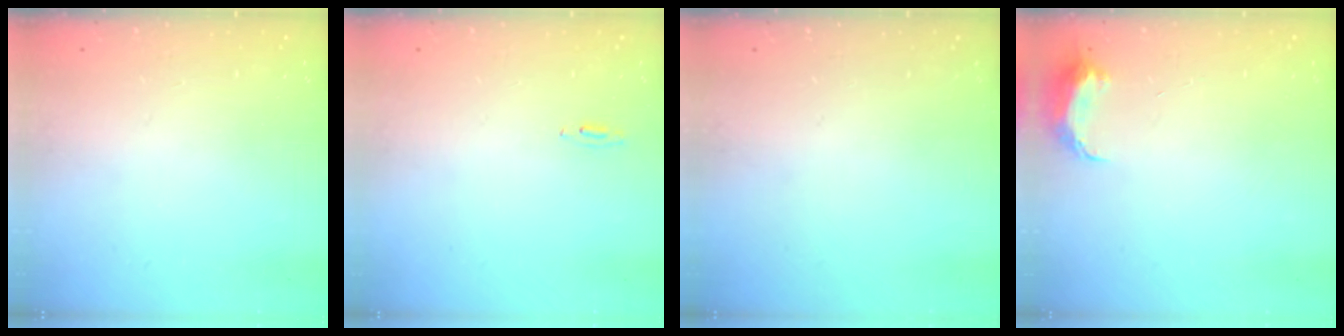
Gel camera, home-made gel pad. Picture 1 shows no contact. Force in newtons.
{"total": 3.8, "press": 2.8, "slide": 2.6}
{"total": 0.0}
{"total": 7.0, "press": 6.9, "slide": 0.6}